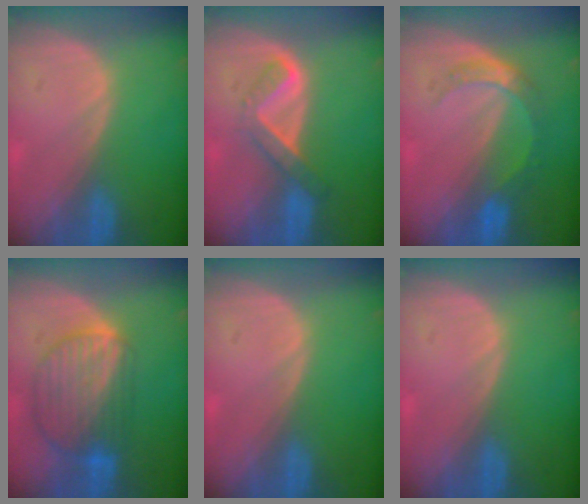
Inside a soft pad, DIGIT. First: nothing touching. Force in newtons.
{"total": 5.4, "press": 4.7, "slide": 2.6}
{"total": 5.4, "press": 4.9, "slide": 2.2}
{"total": 9.3, "press": 7.9, "slide": 4.9}
{"total": 0.0}
{"total": 0.0}